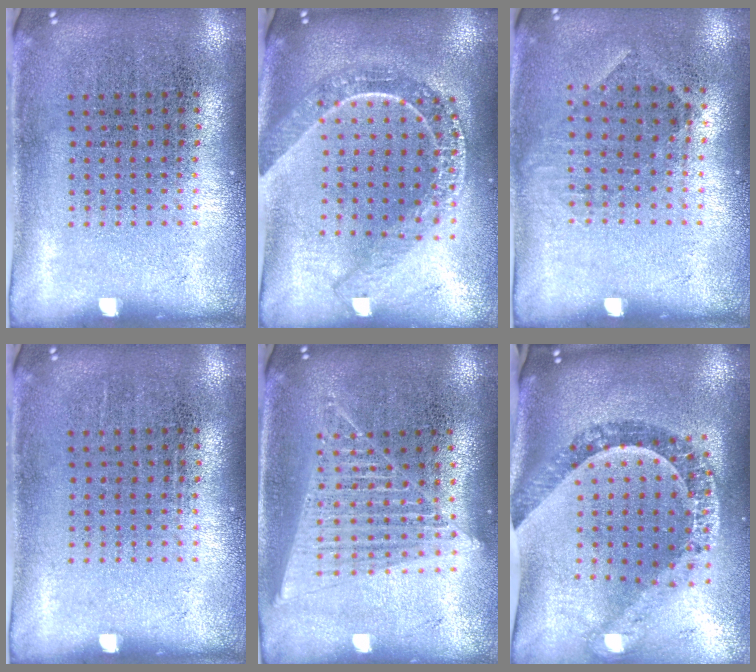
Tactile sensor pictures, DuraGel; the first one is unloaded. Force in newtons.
{"total": 2.2, "press": 1.9, "slide": 1.1}
{"total": 0.9, "press": 0.8, "slide": 0.6}
{"total": 0.0}
{"total": 1.7, "press": 1.6, "slide": 0.7}
{"total": 1.8, "press": 1.6, "slide": 0.8}